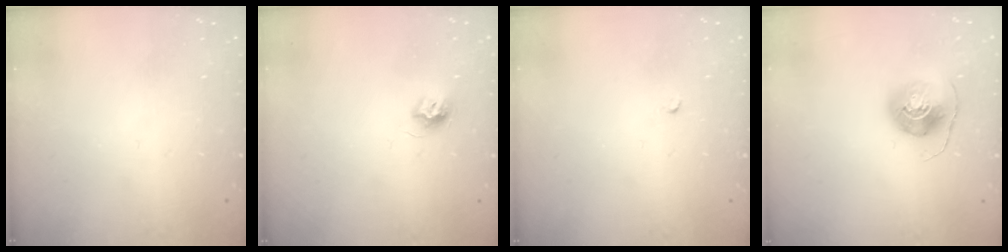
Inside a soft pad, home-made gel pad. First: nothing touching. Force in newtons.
{"total": 7.4, "press": 7.4, "slide": 0.4}
{"total": 2.0, "press": 2.0, "slide": 0.3}
{"total": 8.4, "press": 8.3, "slide": 0.7}